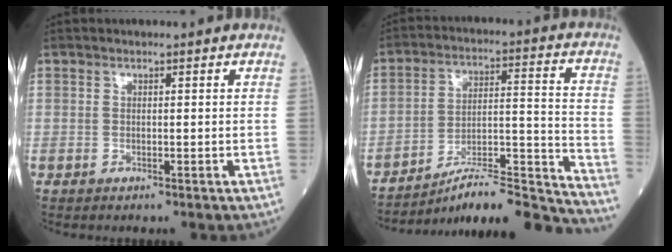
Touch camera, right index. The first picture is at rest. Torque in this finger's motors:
{"motor_torque": [0.28, -0.39, 0.47, 0.06]}